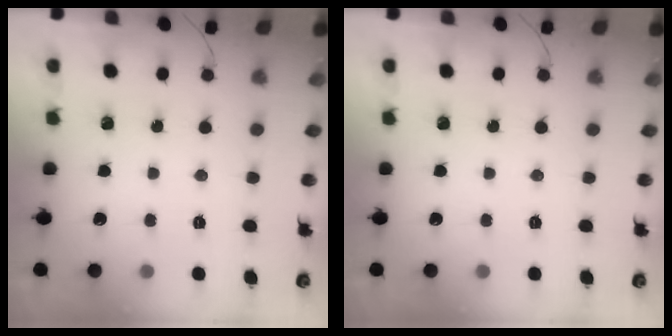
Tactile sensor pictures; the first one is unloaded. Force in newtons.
{"total": 0.0}